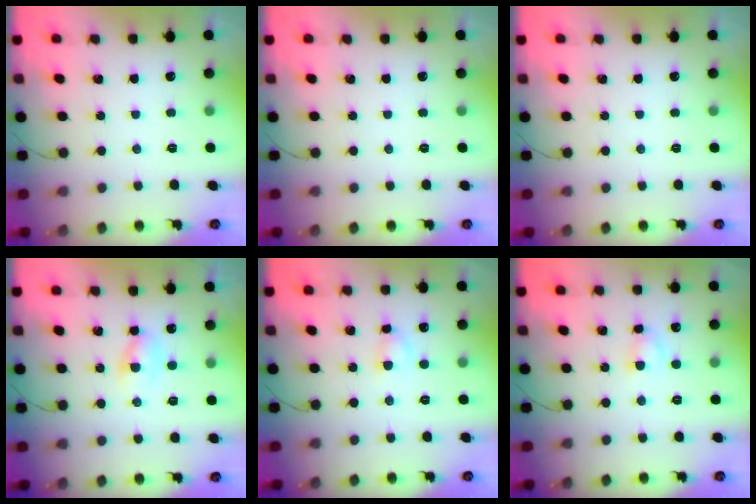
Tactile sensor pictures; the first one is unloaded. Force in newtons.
{"total": 0.0}
{"total": 0.0}
{"total": 3.1, "press": 3.0, "slide": 0.9}
{"total": 2.8, "press": 2.5, "slide": 1.2}
{"total": 3.0, "press": 2.7, "slide": 1.2}